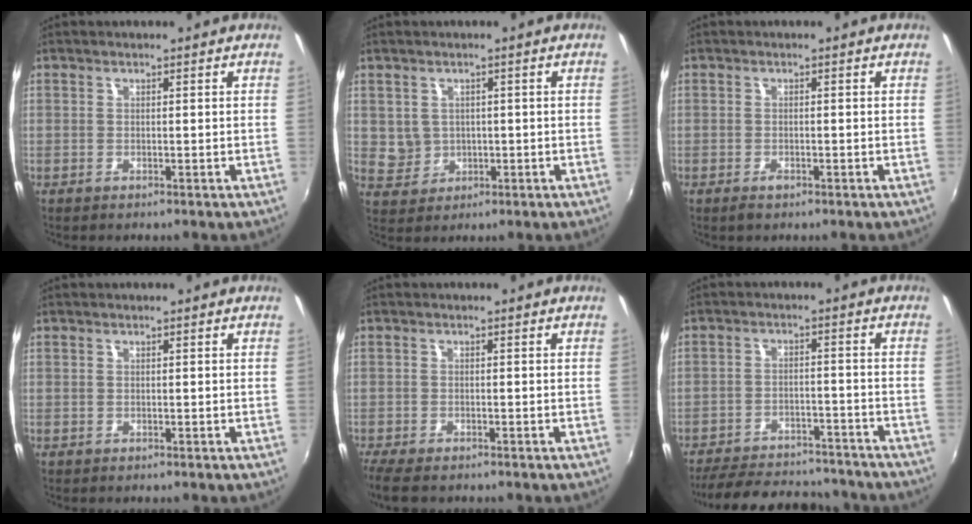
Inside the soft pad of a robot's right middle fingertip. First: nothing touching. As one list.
[{"total": 3.8, "force": [0.4, 3.7, 0.8], "torque": [-0.015, 0.006, 0.016]}, {"total": 1.3, "force": [-0.9, 0.6, 0.7], "torque": [-0.012, -0.004, -0.018]}, {"total": 0.0}, {"total": 5.7, "force": [-4.5, 1.4, 3.2], "torque": [-0.078, -0.030, -0.083]}, {"total": 20.3, "force": [-17.6, 6.4, 7.8], "torque": [-0.168, 0.010, -0.231]}]